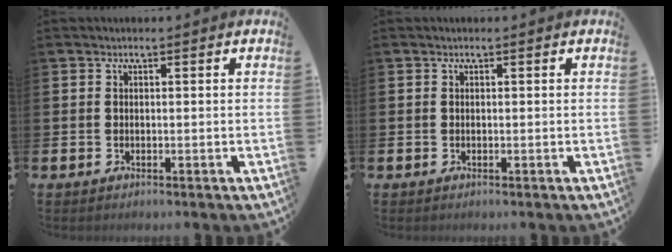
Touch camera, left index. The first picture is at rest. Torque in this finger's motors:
{"motor_torque": [-0.08, 0.08, -0.02, -0.01]}